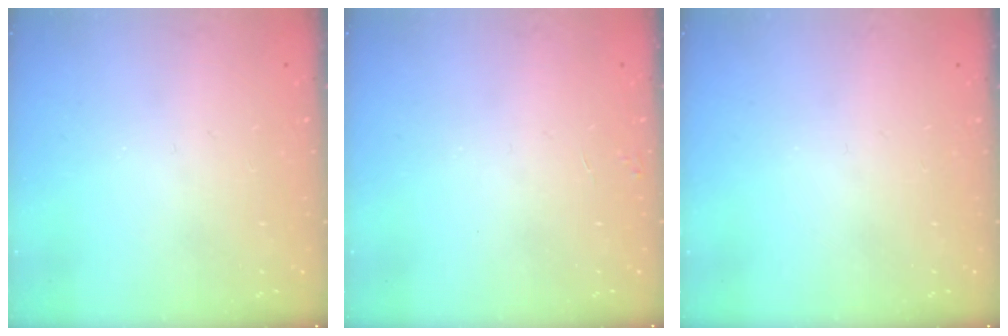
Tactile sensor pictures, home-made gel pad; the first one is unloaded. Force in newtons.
{"total": 2.9, "press": 2.9, "slide": 0.4}
{"total": 0.0}